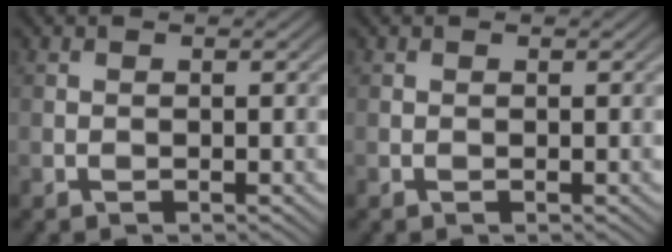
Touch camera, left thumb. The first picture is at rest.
{"total": 0.0}